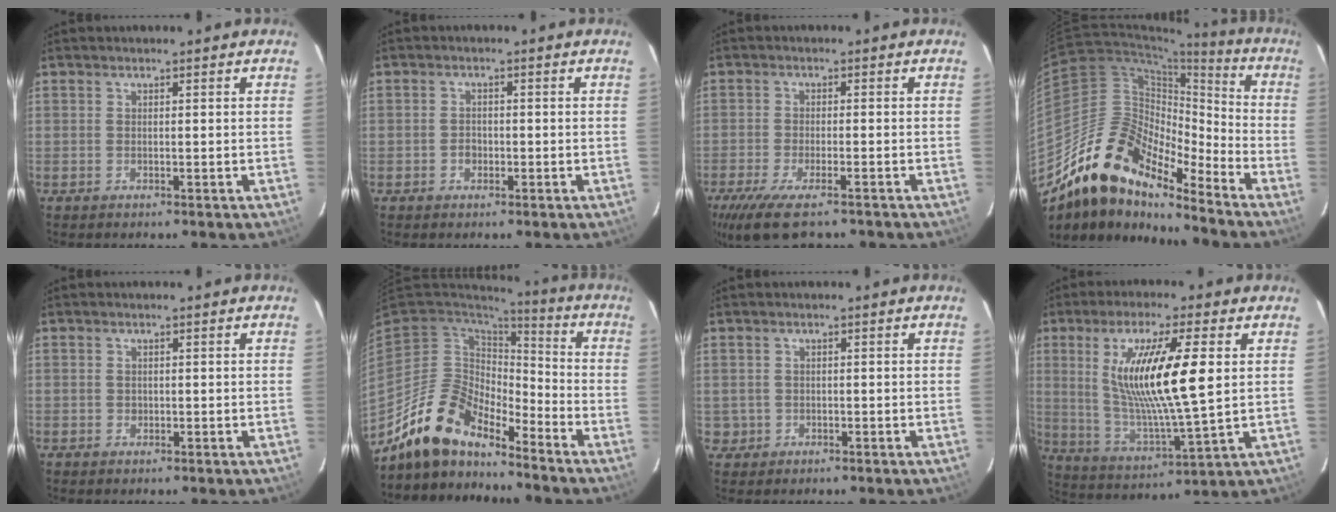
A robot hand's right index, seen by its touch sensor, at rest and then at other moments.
{"total": 1.8, "force": [-0.7, 1.5, 0.8], "torque": [-0.016, 0.005, -0.010]}
{"total": 10.9, "force": [-8.0, 2.9, 6.8], "torque": [-0.161, -0.041, -0.142]}
{"total": 17.8, "force": [-14.4, 6.1, 8.5], "torque": [-0.142, 0.006, -0.278]}
{"total": 0.8, "force": [-0.1, 0.8, 0.2], "torque": [-0.001, 0.001, -0.001]}
{"total": 14.3, "force": [-12.1, 5.2, 5.7], "torque": [-0.119, 0.007, -0.232]}
{"total": 2.3, "force": [-0.3, 2.2, 0.0], "torque": [0.002, 0.008, 0.001]}
{"total": 16.7, "force": [3.6, 2.1, 16.2], "torque": [-0.302, -0.012, 0.078]}